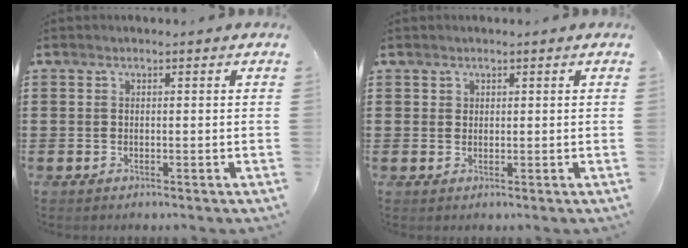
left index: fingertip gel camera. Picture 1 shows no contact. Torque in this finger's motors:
{"motor_torque": [0.26, 0.34, -0.01, -0.01]}